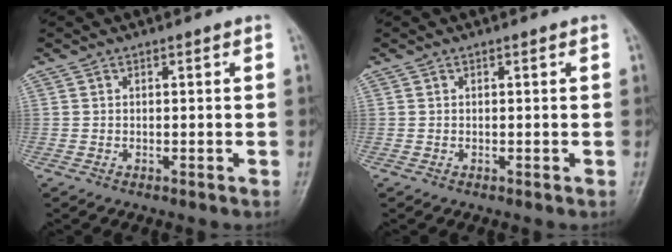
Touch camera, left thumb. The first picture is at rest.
{"total": 0.0}